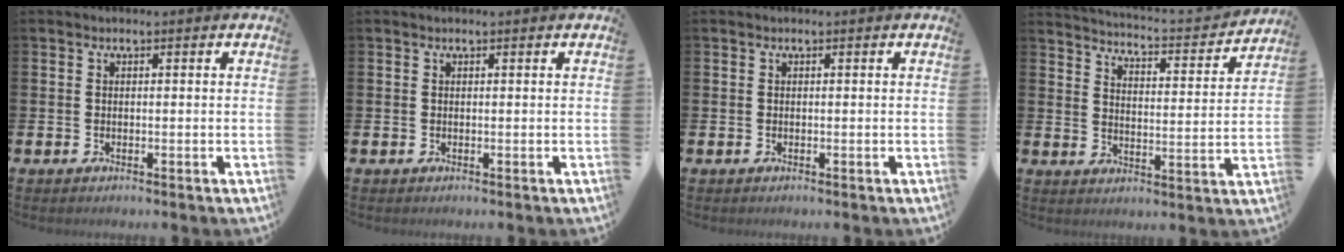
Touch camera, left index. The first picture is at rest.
{"total": 0.0}
{"total": 0.0}
{"total": 3.7, "force": [3.6, 0.3, 0.6], "torque": [-0.024, -0.044, 0.053]}